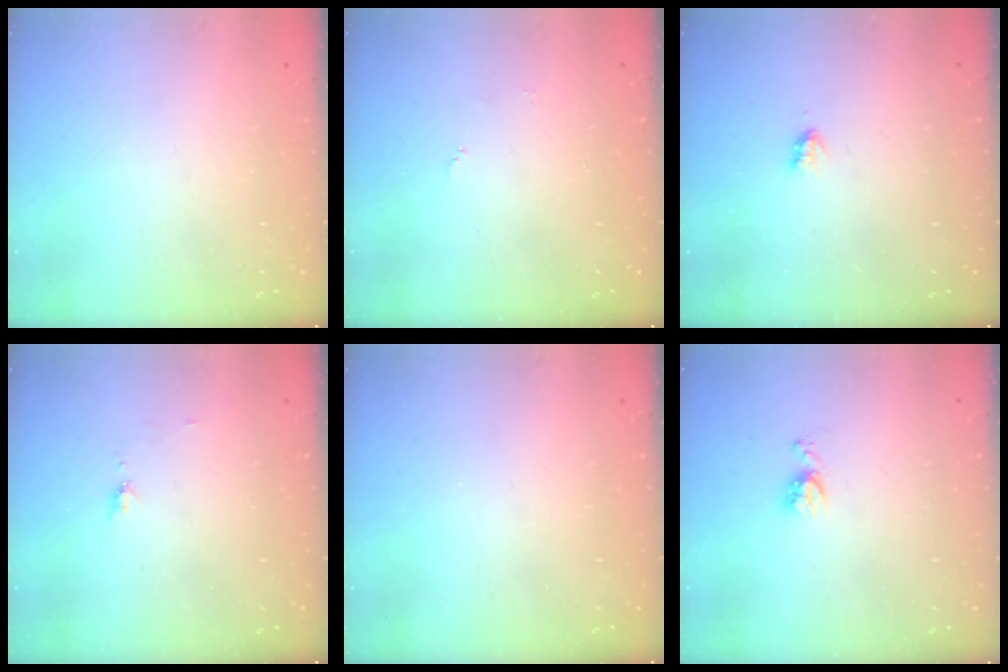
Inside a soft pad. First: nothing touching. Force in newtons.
{"total": 3.7, "press": 3.7, "slide": 0.4}
{"total": 1.9, "press": 1.8, "slide": 0.4}
{"total": 4.8, "press": 4.7, "slide": 0.6}
{"total": 0.0}
{"total": 5.2, "press": 5.1, "slide": 0.6}